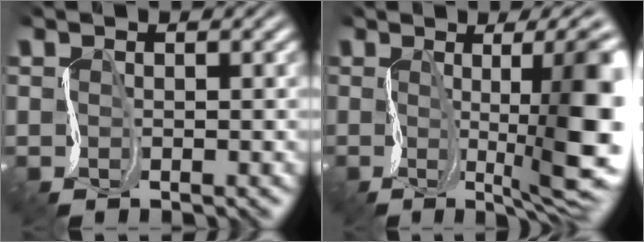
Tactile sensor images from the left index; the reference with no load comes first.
{"total": 10.6, "force": [0.1, 2.8, 10.3], "torque": [-0.119, 0.003, 0.001]}